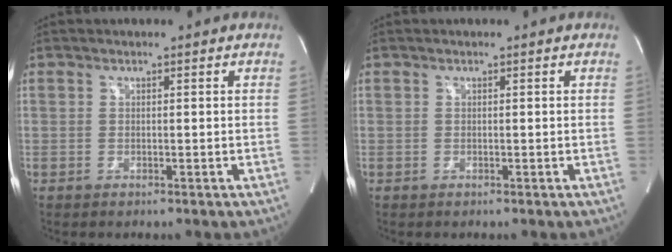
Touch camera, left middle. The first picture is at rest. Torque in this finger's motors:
{"motor_torque": [0.02, -0.12, -0.06, -0.01]}